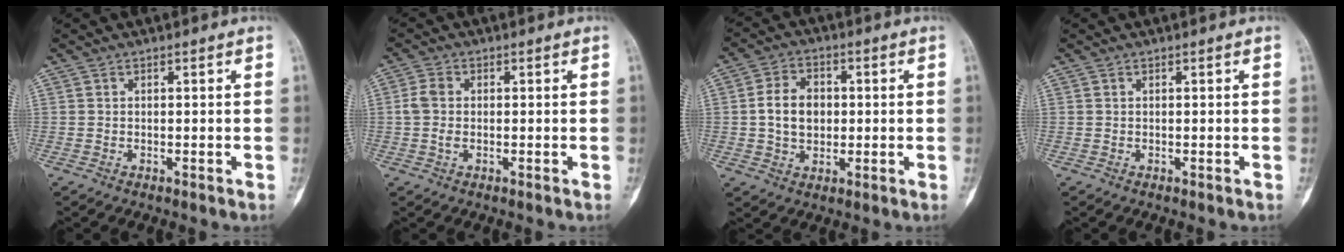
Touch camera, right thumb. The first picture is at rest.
{"total": 3.5, "force": [0.0, 2.2, 2.6], "torque": [-0.059, 0.007, -0.006]}
{"total": 8.2, "force": [0.2, 6.1, 5.5], "torque": [-0.077, 0.008, 0.003]}
{"total": 0.0}